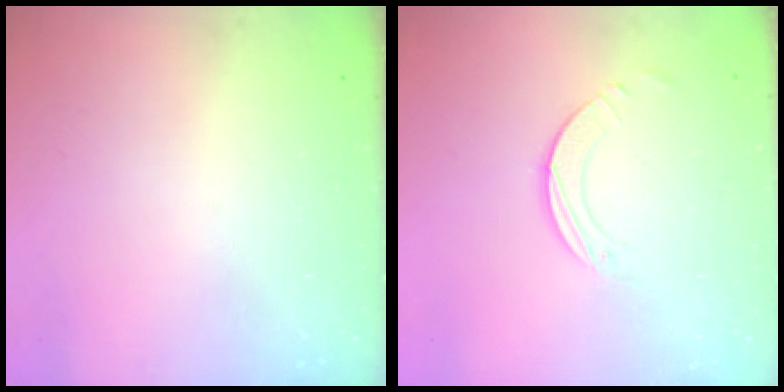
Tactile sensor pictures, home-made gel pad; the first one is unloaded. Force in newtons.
{"total": 1.9, "press": 1.9, "slide": 0.1}